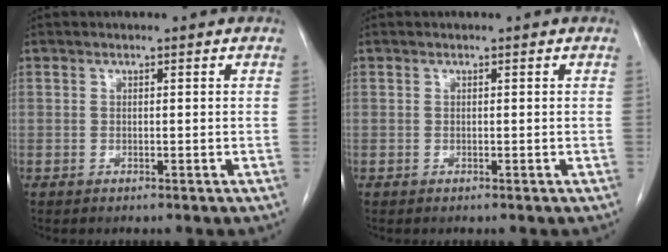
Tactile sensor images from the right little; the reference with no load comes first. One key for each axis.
{"total": 0.0}